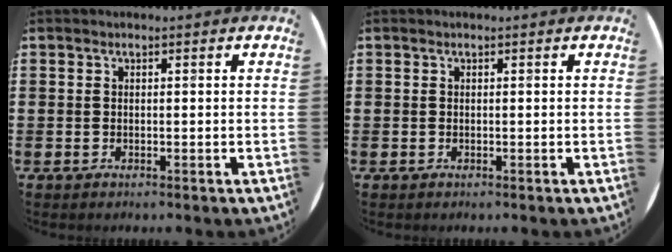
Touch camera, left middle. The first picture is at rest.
{"total": 0.0}